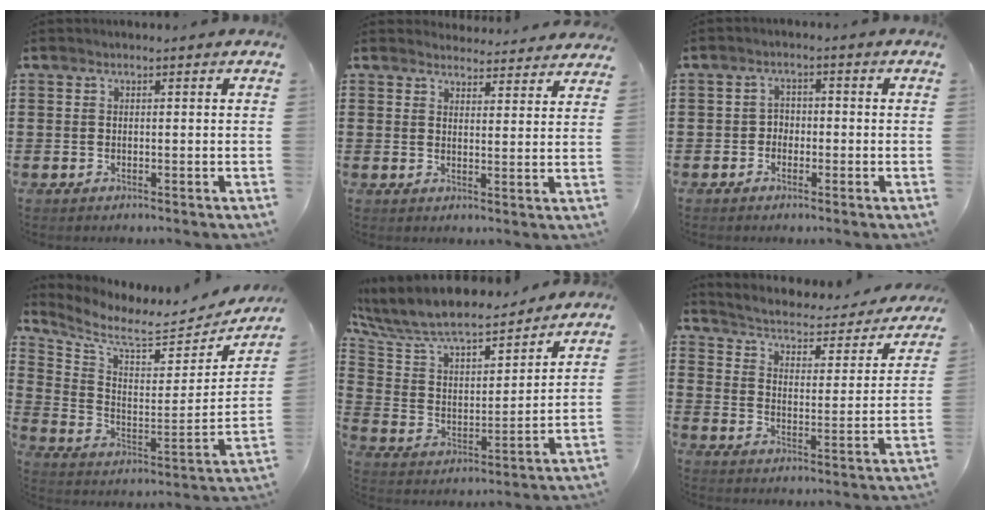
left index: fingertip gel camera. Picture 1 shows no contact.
{"total": 3.8, "force": [3.8, 0.4, 0.3], "torque": [-0.009, -0.021, 0.068]}
{"total": 1.9, "force": [-1.2, 1.4, 0.6], "torque": [-0.016, 0.006, -0.028]}
{"total": 6.8, "force": [6.0, 1.1, 3.1], "torque": [-0.090, -0.051, 0.098]}
{"total": 8.2, "force": [7.2, 1.7, 3.4], "torque": [-0.100, -0.052, 0.121]}
{"total": 2.3, "force": [1.9, 0.5, 1.1], "torque": [-0.038, -0.027, 0.021]}